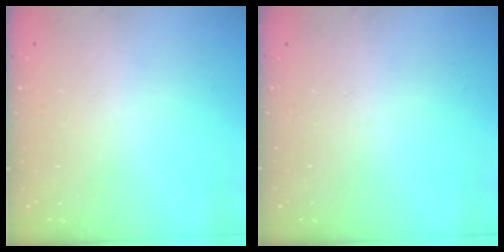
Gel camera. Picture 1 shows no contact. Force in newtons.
{"total": 0.0}